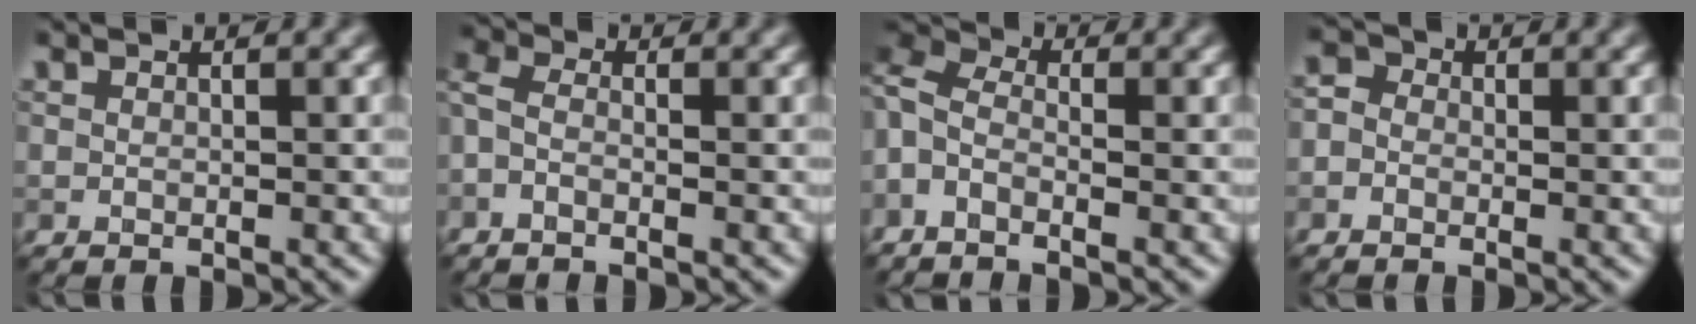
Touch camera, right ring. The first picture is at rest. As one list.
[{"total": 2.5, "force": [-0.9, 1.5, 1.7], "torque": [-0.038, 0.002, -0.028]}, {"total": 4.5, "force": [-1.3, 2.6, 3.4], "torque": [-0.078, 0.011, -0.034]}, {"total": 1.8, "force": [-0.4, 1.5, 0.8], "torque": [-0.009, 0.004, -0.024]}]